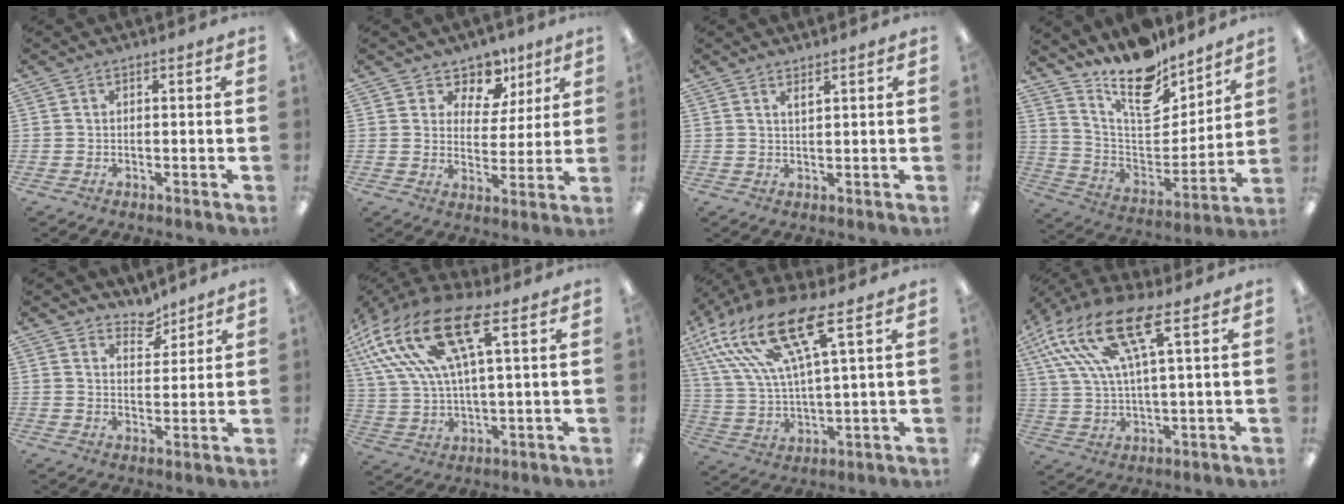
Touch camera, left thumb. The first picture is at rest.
{"total": 8.4, "force": [5.8, 5.8, 2.0], "torque": [-0.034, -0.044, 0.108]}
{"total": 1.7, "force": [1.4, 0.3, 0.9], "torque": [-0.019, 0.000, 0.026]}
{"total": 17.5, "force": [13.8, 7.0, 8.1], "torque": [-0.135, -0.107, 0.246]}
{"total": 5.6, "force": [5.0, 2.5, 1.0], "torque": [-0.001, -0.035, 0.088]}
{"total": 21.3, "force": [10.3, 8.3, 16.7], "torque": [-0.341, -0.035, 0.174]}
{"total": 19.5, "force": [11.0, 5.9, 14.9], "torque": [-0.304, -0.040, 0.182]}
{"total": 18.6, "force": [9.7, 6.1, 14.7], "torque": [-0.311, -0.027, 0.161]}